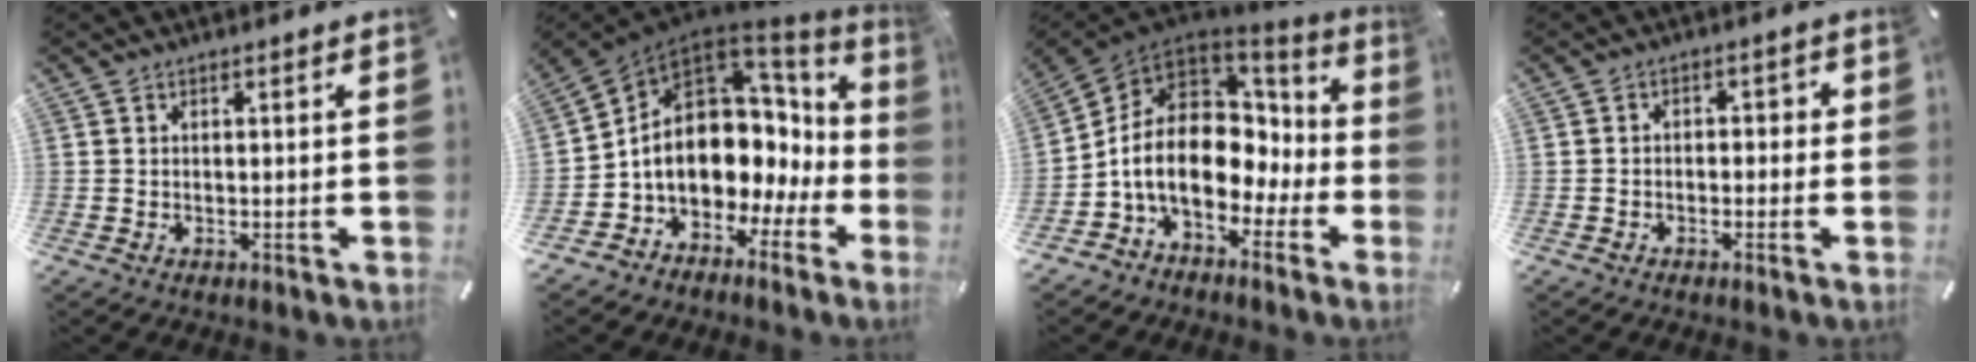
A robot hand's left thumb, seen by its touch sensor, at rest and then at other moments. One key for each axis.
{"total": 13.8, "fx": 0.0, "fy": 11.0, "fz": 8.4, "tx": -0.165, "ty": -0.032, "tz": 0.002}
{"total": 16.4, "fx": -1.3, "fy": 12.3, "fz": 10.8, "tx": -0.212, "ty": -0.002, "tz": -0.019}
{"total": 2.4, "fx": -1.7, "fy": 1.4, "fz": 1.0, "tx": -0.019, "ty": 0.013, "tz": -0.036}